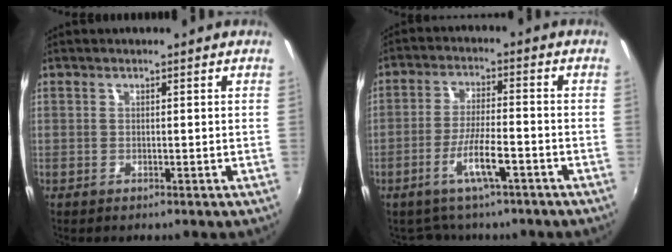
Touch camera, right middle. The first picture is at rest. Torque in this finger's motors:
{"motor_torque": [0.54, -0.83, 0.17, 0.04]}